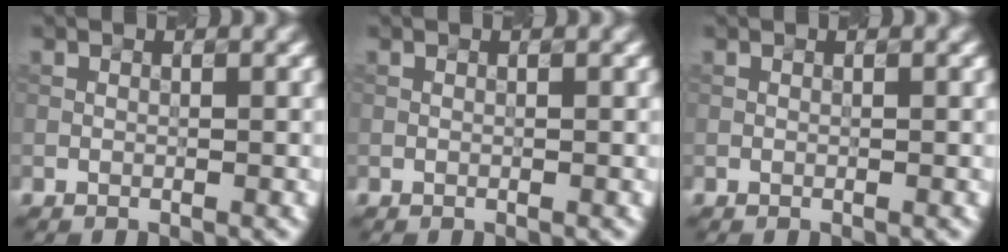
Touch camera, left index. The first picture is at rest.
{"total": 0.0}
{"total": 0.0}